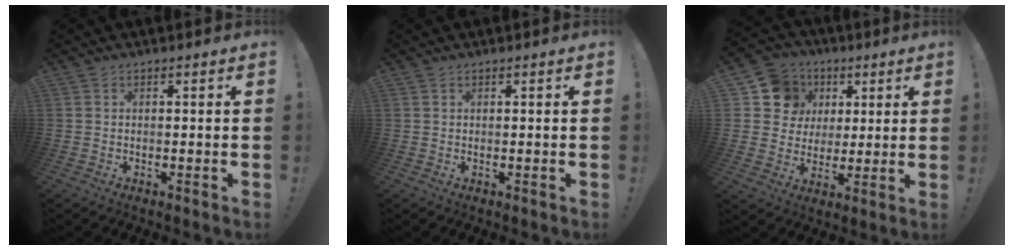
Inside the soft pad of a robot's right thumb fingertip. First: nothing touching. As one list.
[{"total": 0.0}, {"total": 12.0, "force": [4.2, 10.8, 3.1], "torque": [-0.037, -0.019, 0.095]}]